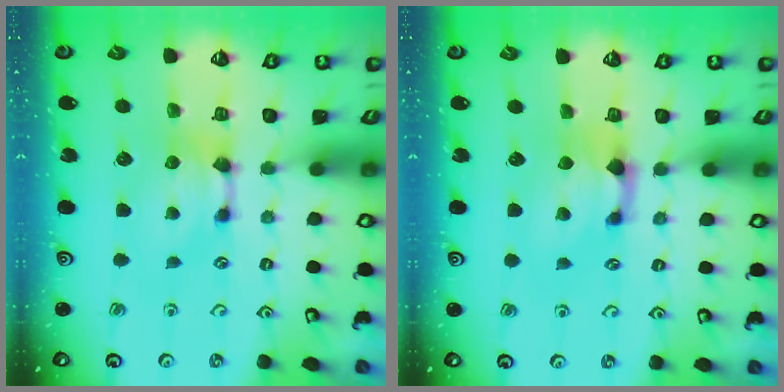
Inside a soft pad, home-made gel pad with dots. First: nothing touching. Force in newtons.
{"total": 1.2, "press": 0.4, "slide": 1.1}